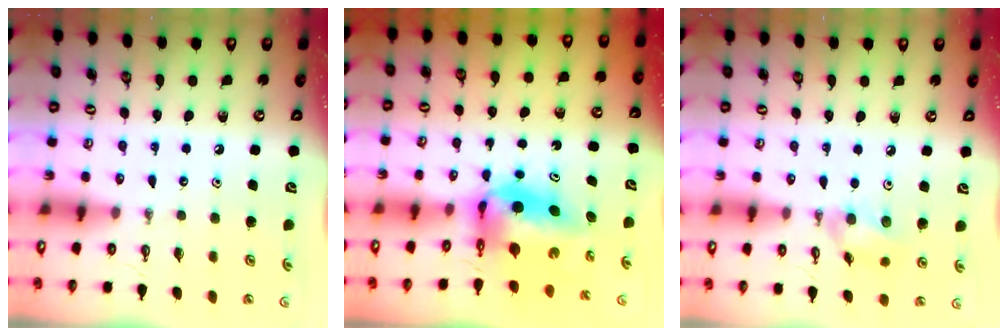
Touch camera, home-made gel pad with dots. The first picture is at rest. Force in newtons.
{"total": 8.3, "press": 7.0, "slide": 4.4}
{"total": 9.8, "press": 9.5, "slide": 2.3}